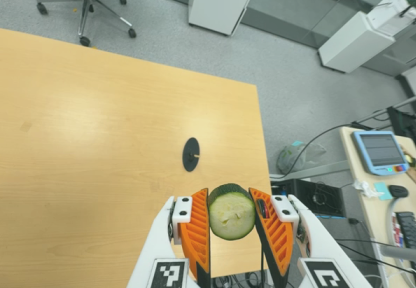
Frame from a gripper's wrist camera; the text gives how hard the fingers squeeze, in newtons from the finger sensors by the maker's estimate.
{"total": 9.8, "left": 9.6, "right": 10.0}